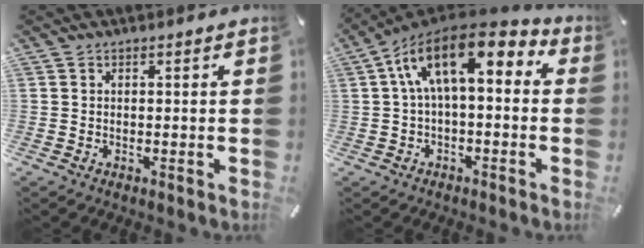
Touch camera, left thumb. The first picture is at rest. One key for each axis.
{"total": 14.7, "fx": 4.7, "fy": 6.7, "fz": 12.2, "tx": -0.223, "ty": -0.021, "tz": 0.080}